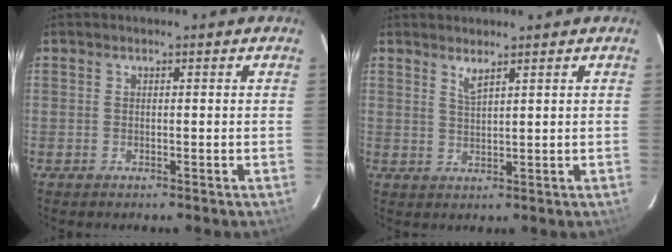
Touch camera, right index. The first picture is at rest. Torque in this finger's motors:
{"motor_torque": [-0.05, 0.07, -0.04, 0.03]}